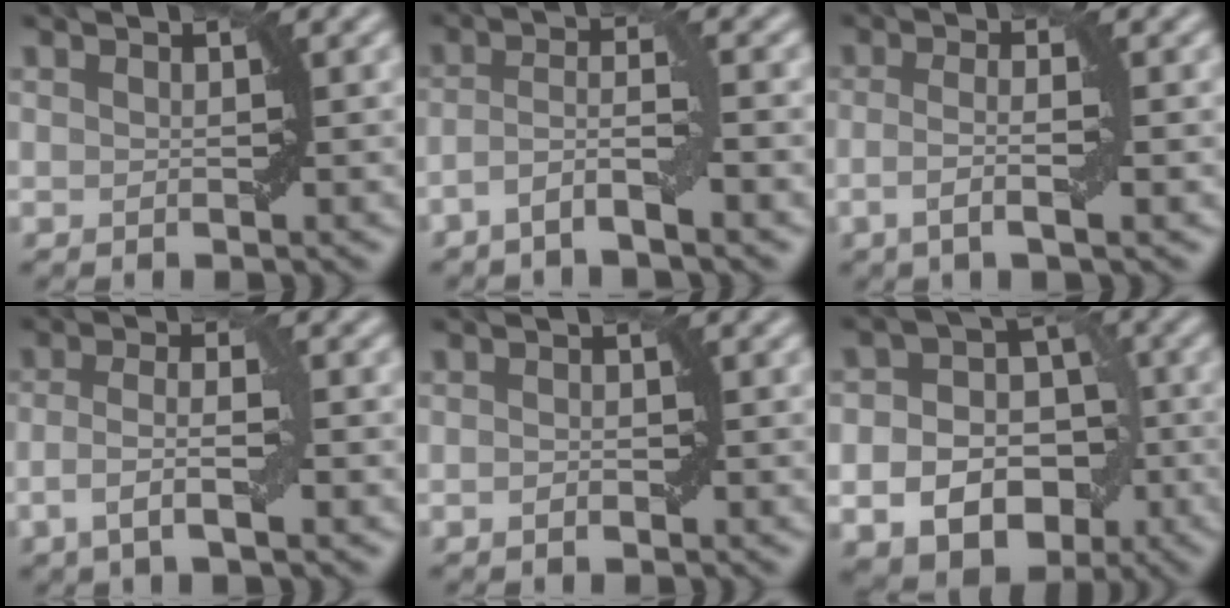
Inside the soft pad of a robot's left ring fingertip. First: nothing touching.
{"total": 3.4, "force": [-1.7, 0.4, 2.9], "torque": [-0.055, 0.008, -0.043]}
{"total": 3.0, "force": [-0.7, 0.6, 2.8], "torque": [-0.054, -0.003, -0.018]}
{"total": 3.5, "force": [-1.2, 0.9, 3.2], "torque": [-0.062, 0.005, -0.027]}
{"total": 0.9, "force": [-0.3, 0.5, 0.7], "torque": [-0.012, 0.002, -0.006]}
{"total": 11.2, "force": [-3.3, 8.7, 6.4], "torque": [-0.057, -0.022, -0.064]}